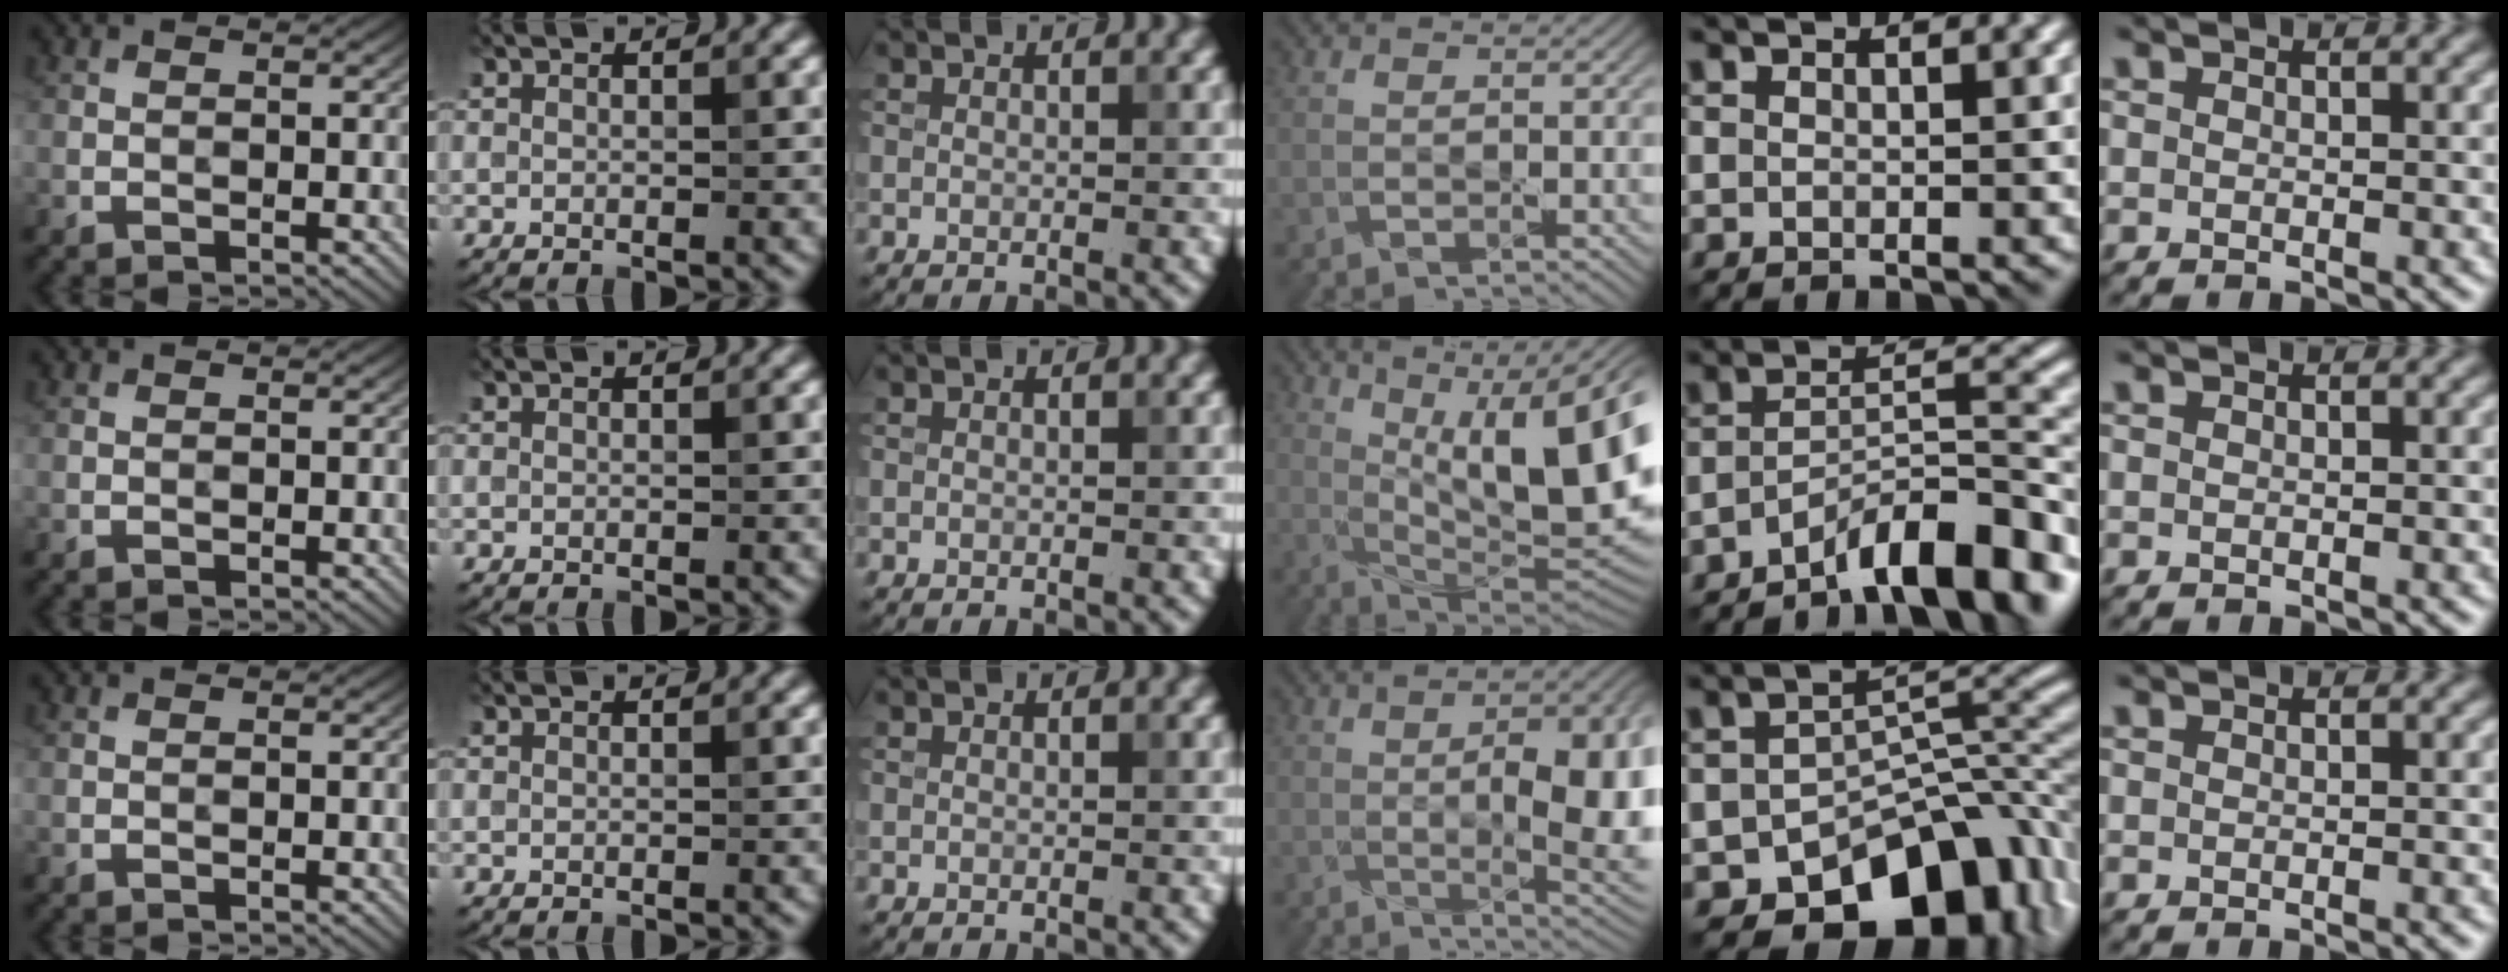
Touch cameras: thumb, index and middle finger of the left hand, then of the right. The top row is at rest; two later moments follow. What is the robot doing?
{"motion": "press", "object": "syringe"}